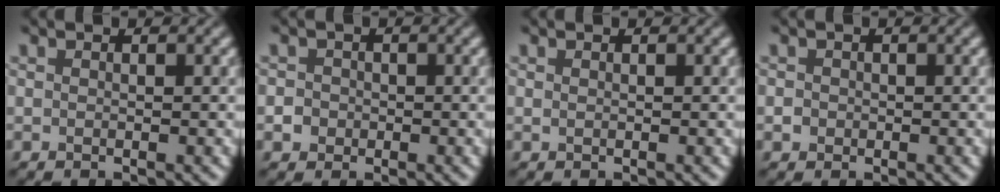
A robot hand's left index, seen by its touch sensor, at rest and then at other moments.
{"total": 2.2, "force": [-0.3, 2.0, 0.7], "torque": [0.003, 0.012, -0.018]}
{"total": 0.0}
{"total": 0.9, "force": [-0.2, 0.8, 0.2], "torque": [0.003, -0.004, -0.005]}